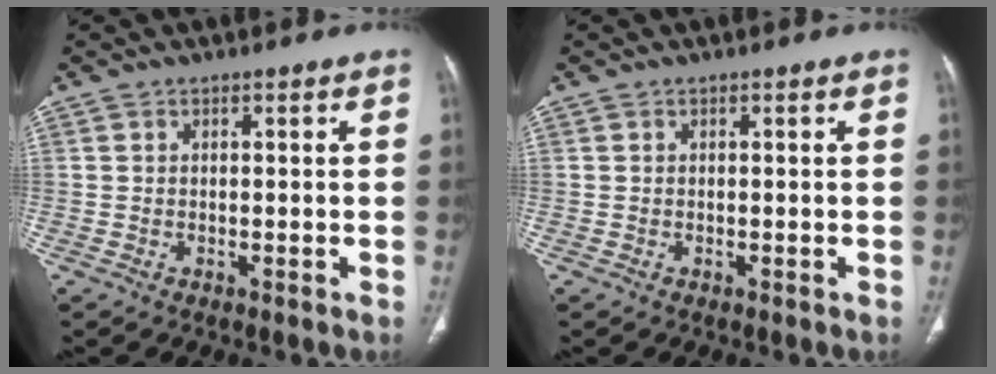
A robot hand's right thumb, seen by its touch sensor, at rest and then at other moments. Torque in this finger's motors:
{"motor_torque": [1.14, 1.14, 0.17, -0.18, 0.04]}